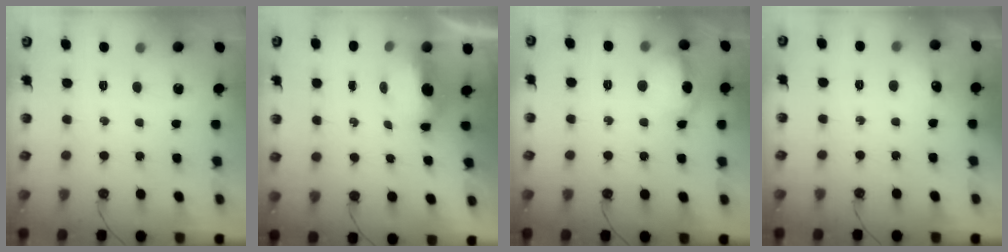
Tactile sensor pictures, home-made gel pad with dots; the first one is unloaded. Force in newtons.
{"total": 6.9, "press": 6.7, "slide": 1.8}
{"total": 13.3, "press": 13.2, "slide": 1.8}
{"total": 6.1, "press": 6.0, "slide": 0.9}